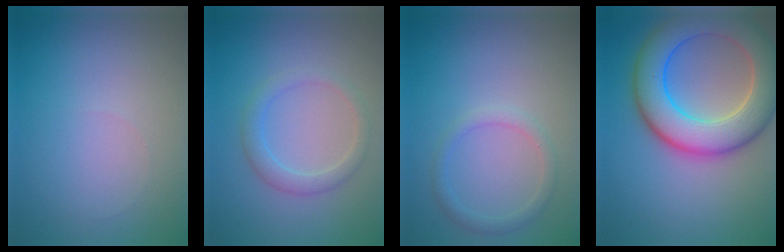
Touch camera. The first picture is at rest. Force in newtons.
{"total": 2.2, "press": 2.2, "slide": 0.0}
{"total": 1.6, "press": 1.6, "slide": 0.1}
{"total": 9.6, "press": 9.5, "slide": 0.4}